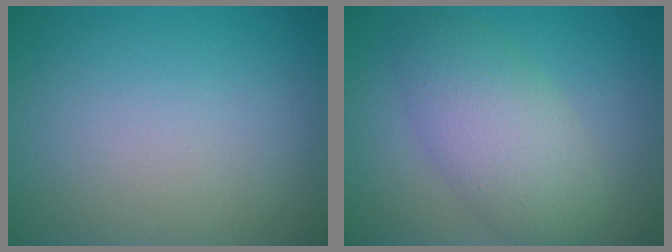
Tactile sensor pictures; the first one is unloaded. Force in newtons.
{"total": 5.6, "press": 5.5, "slide": 0.2}